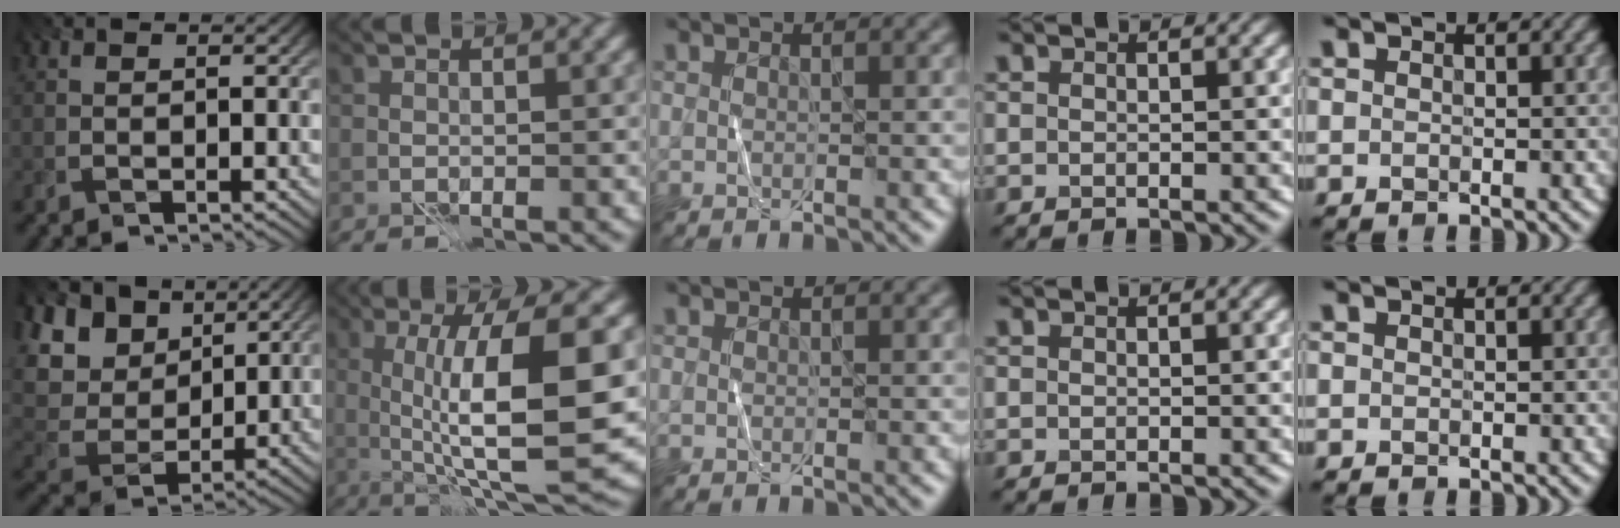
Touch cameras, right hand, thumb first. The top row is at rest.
{"thumb": {"total": 12.2, "force": [4.0, 9.6, 6.3], "torque": [-0.209, 0.033, 0.092]}, "index": {"total": 11.5, "force": [0.5, 2.8, 11.2], "torque": [-0.161, -0.005, 0.013]}}